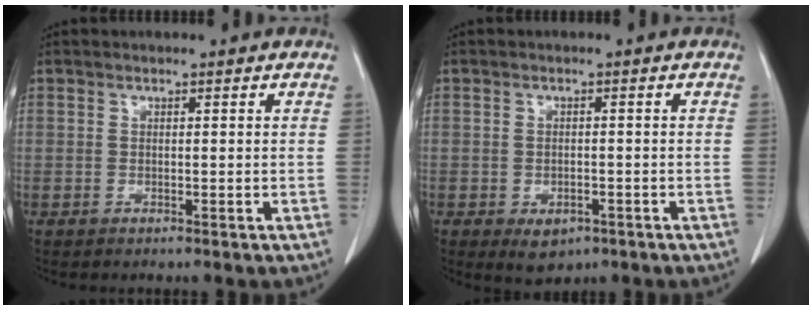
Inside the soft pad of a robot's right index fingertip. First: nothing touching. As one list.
[{"total": 3.7, "force": [-2.0, 2.2, 2.1], "torque": [-0.028, -0.002, -0.017]}]